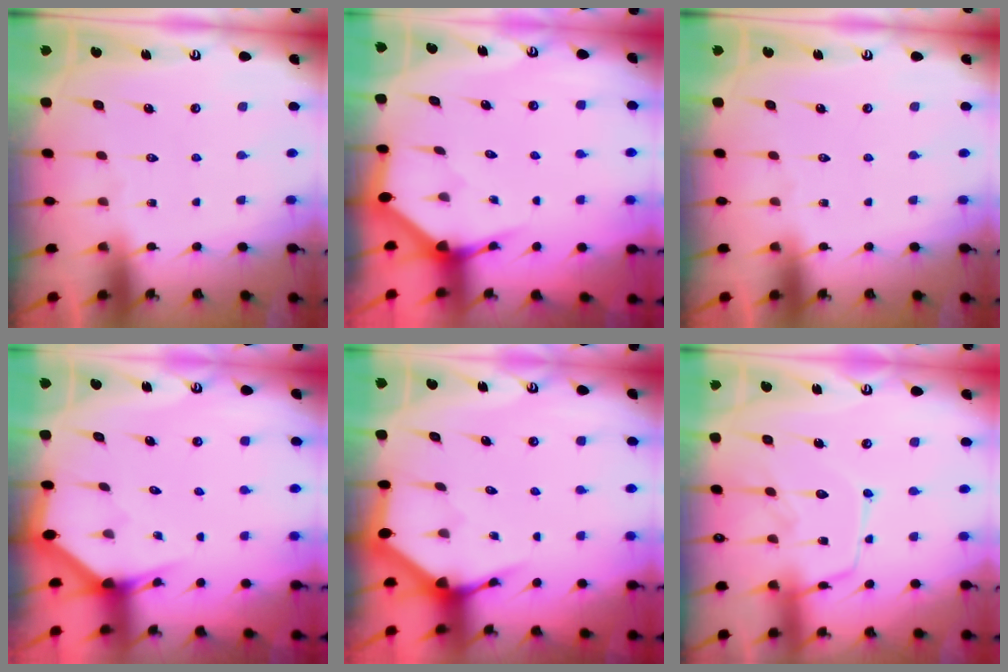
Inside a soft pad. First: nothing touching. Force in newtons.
{"total": 3.4, "press": 3.4, "slide": 0.1}
{"total": 0.0}
{"total": 2.7, "press": 2.7, "slide": 0.2}
{"total": 3.7, "press": 3.6, "slide": 0.4}
{"total": 14.1, "press": 14.1, "slide": 1.2}